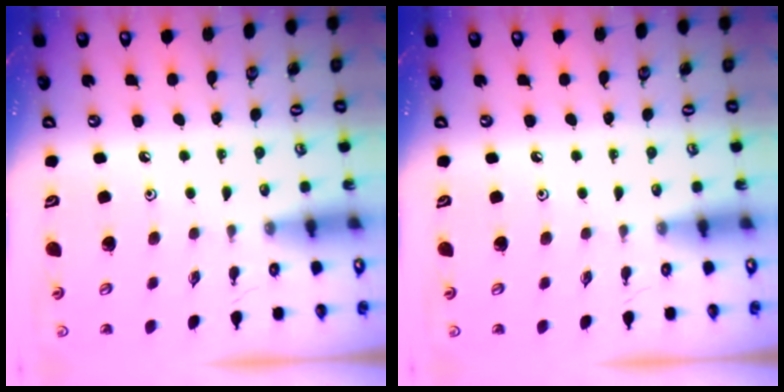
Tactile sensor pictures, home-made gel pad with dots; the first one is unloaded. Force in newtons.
{"total": 0.0}